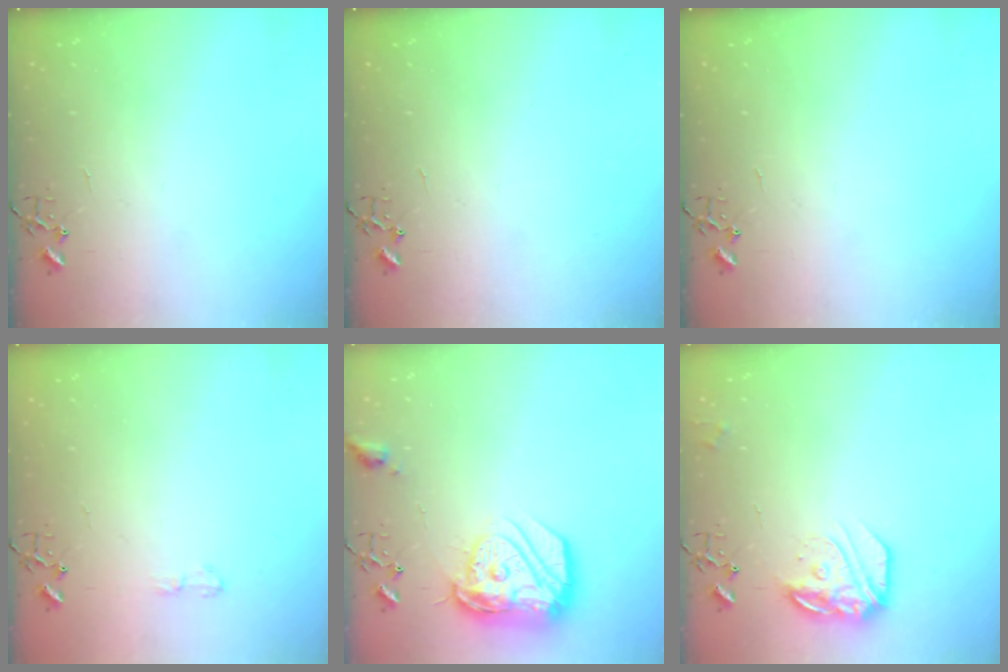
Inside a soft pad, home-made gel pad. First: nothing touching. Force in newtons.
{"total": 0.0}
{"total": 0.0}
{"total": 4.2, "press": 4.2, "slide": 0.5}
{"total": 18.2, "press": 18.2, "slide": 1.5}
{"total": 16.0, "press": 15.9, "slide": 1.3}